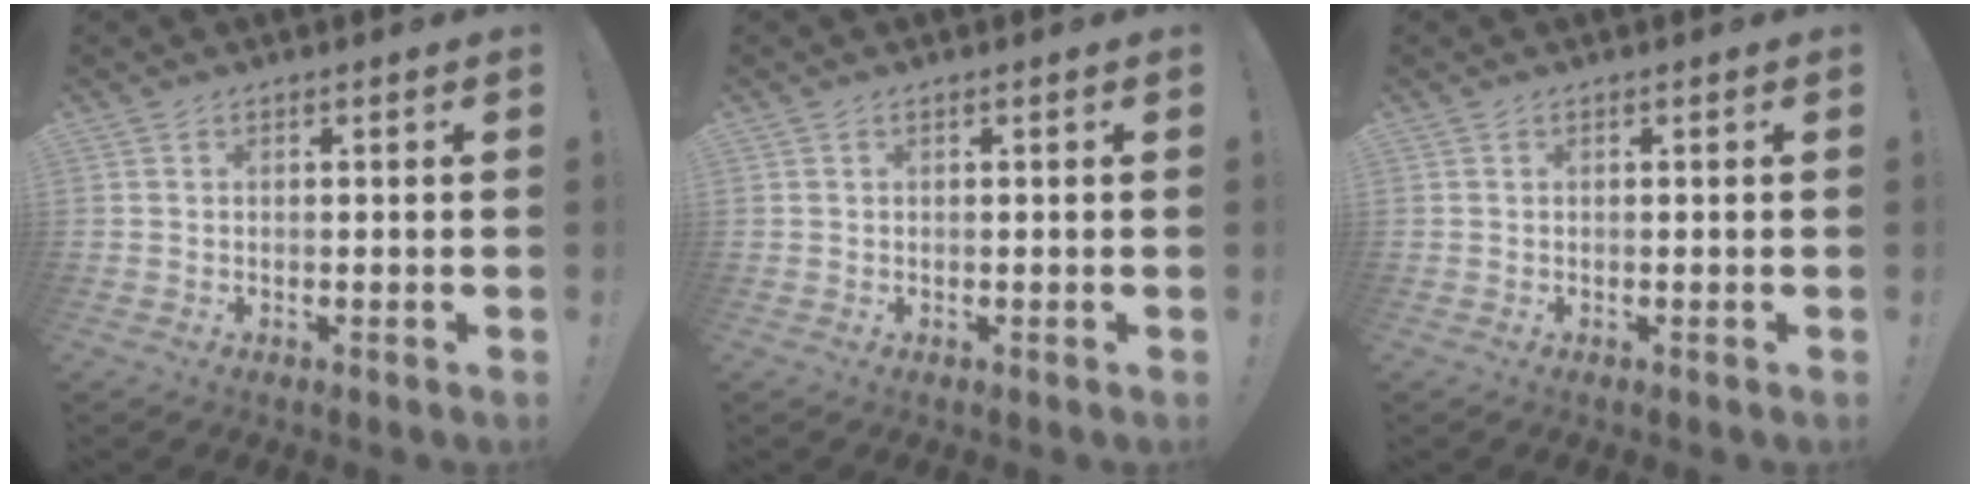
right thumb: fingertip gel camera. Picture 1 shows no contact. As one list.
[{"total": 0.5, "force": [0.5, -0.1, 0.1], "torque": [0.006, -0.004, 0.008]}, {"total": 0.0}]